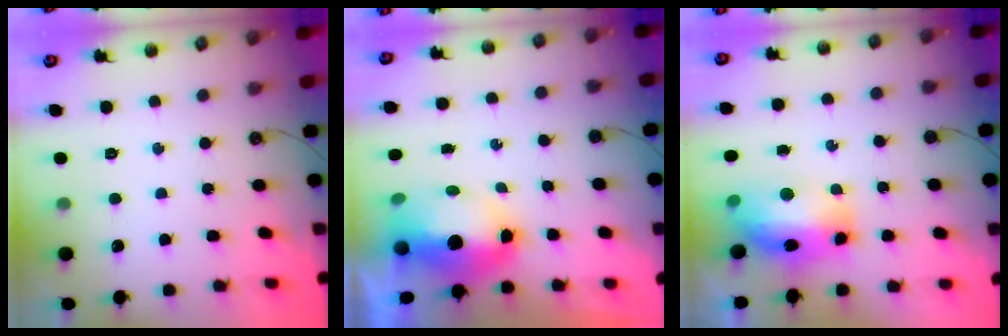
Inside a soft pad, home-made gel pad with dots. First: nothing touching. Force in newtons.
{"total": 10.3, "press": 10.1, "slide": 1.7}
{"total": 14.5, "press": 14.5, "slide": 1.4}